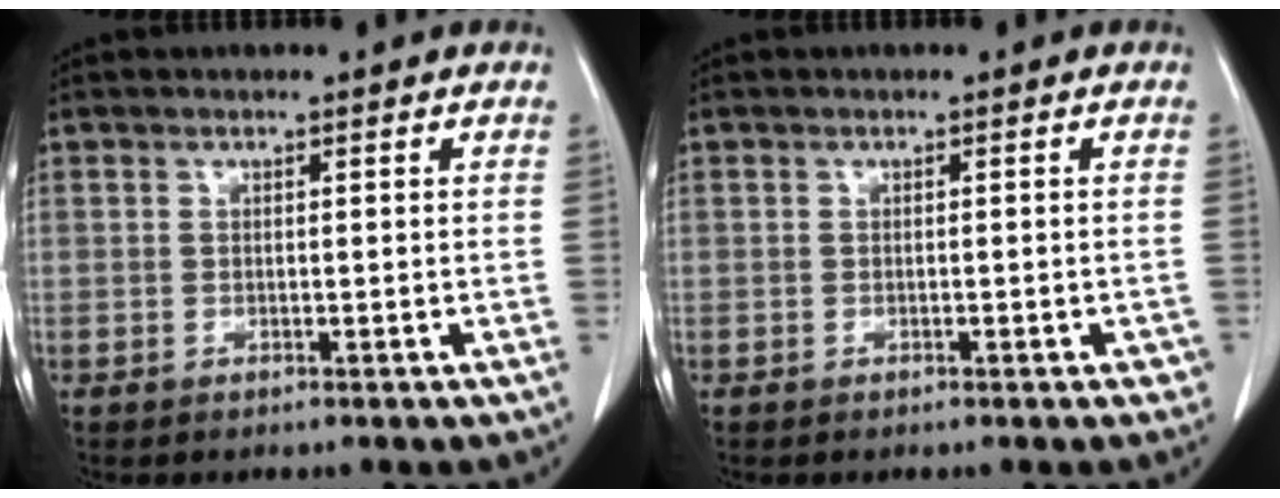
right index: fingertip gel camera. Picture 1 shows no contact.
{"total": 1.7, "force": [-1.1, 0.6, 1.2], "torque": [-0.007, 0.001, -0.012]}